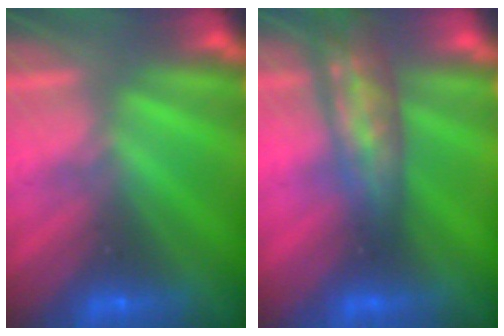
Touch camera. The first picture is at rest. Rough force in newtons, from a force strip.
{"total": 3.0}